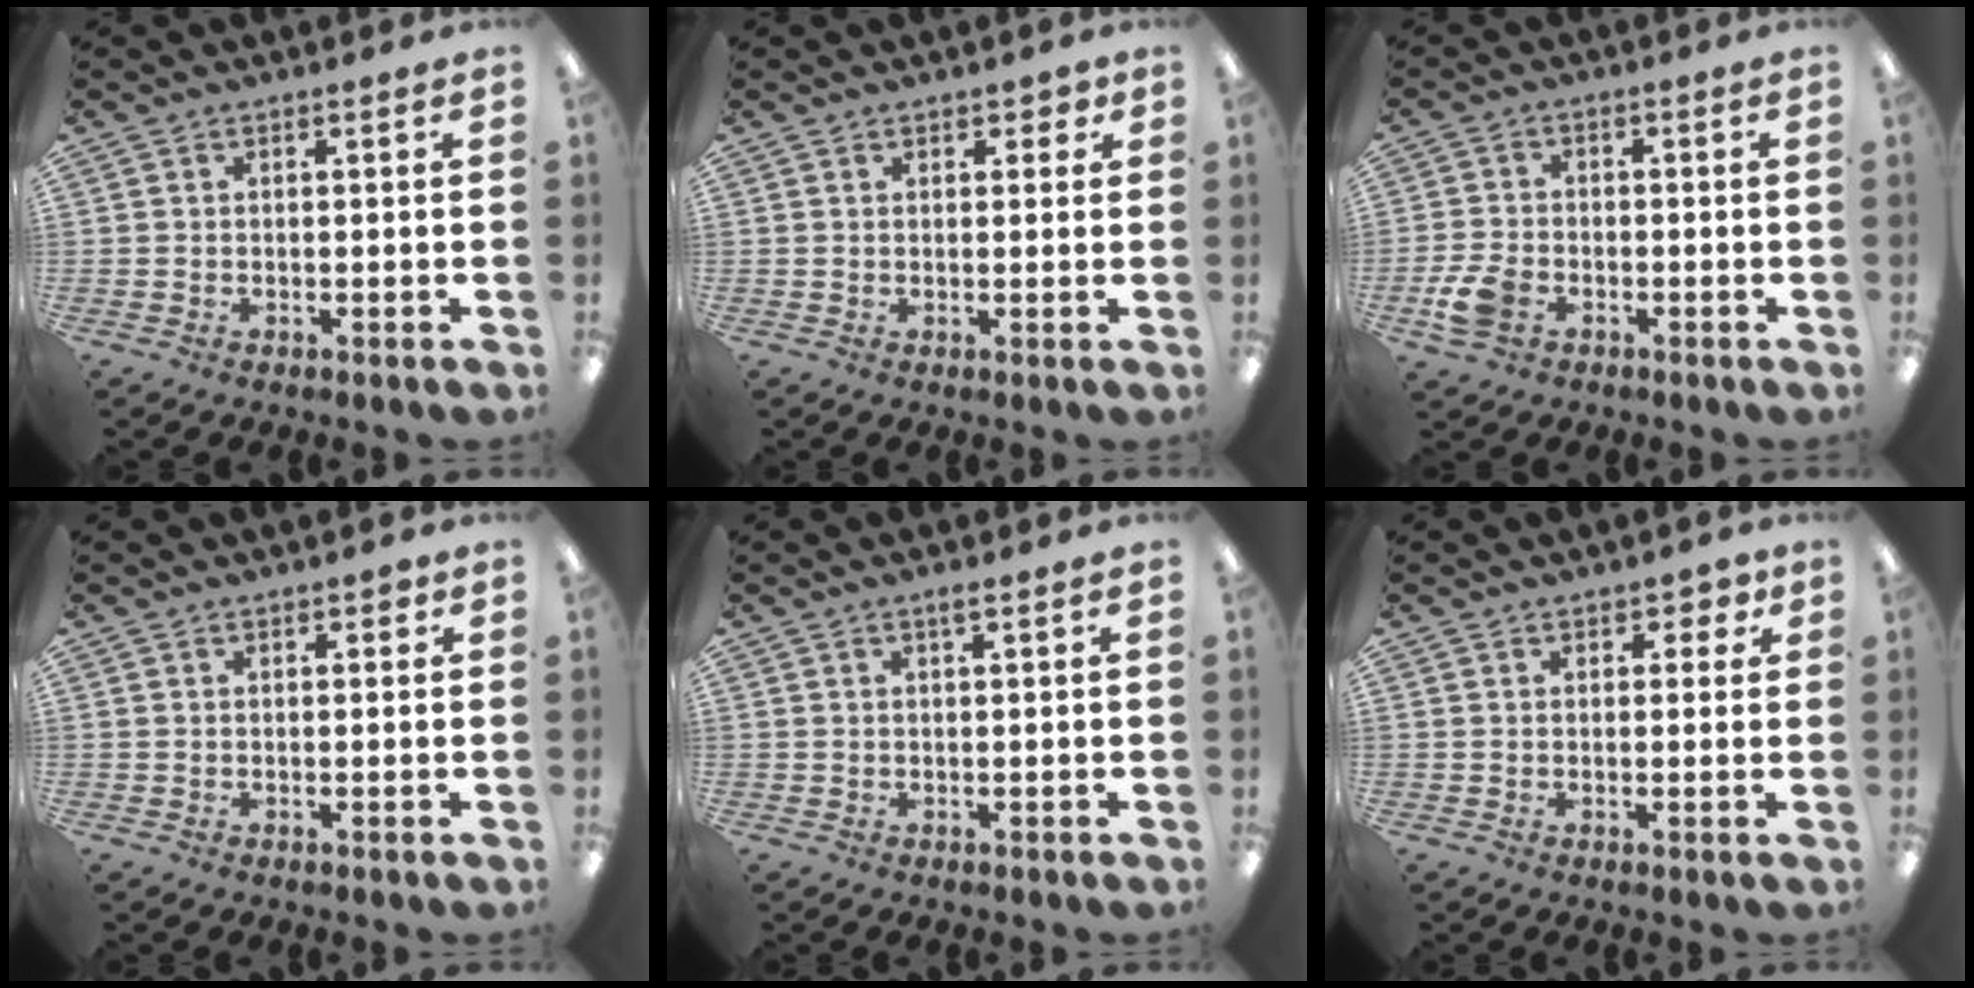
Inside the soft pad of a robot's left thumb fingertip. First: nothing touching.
{"total": 2.0, "force": [1.4, 1.2, 0.9], "torque": [-0.011, 0.000, 0.023]}
{"total": 6.4, "force": [-2.8, 4.2, 3.9], "torque": [-0.084, 0.010, -0.050]}
{"total": 1.1, "force": [0.7, 0.6, 0.7], "torque": [-0.006, -0.002, 0.011]}
{"total": 1.3, "force": [0.8, 0.1, 1.0], "torque": [-0.021, 0.002, 0.014]}
{"total": 2.8, "force": [1.7, 1.8, 1.4], "torque": [-0.006, -0.003, 0.025]}